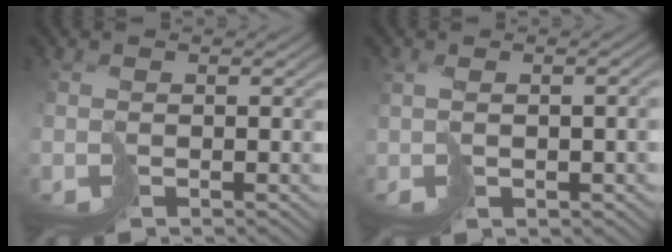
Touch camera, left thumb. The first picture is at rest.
{"total": 3.4, "force": [0.0, 1.4, 3.1], "torque": [-0.059, -0.002, 0.014]}